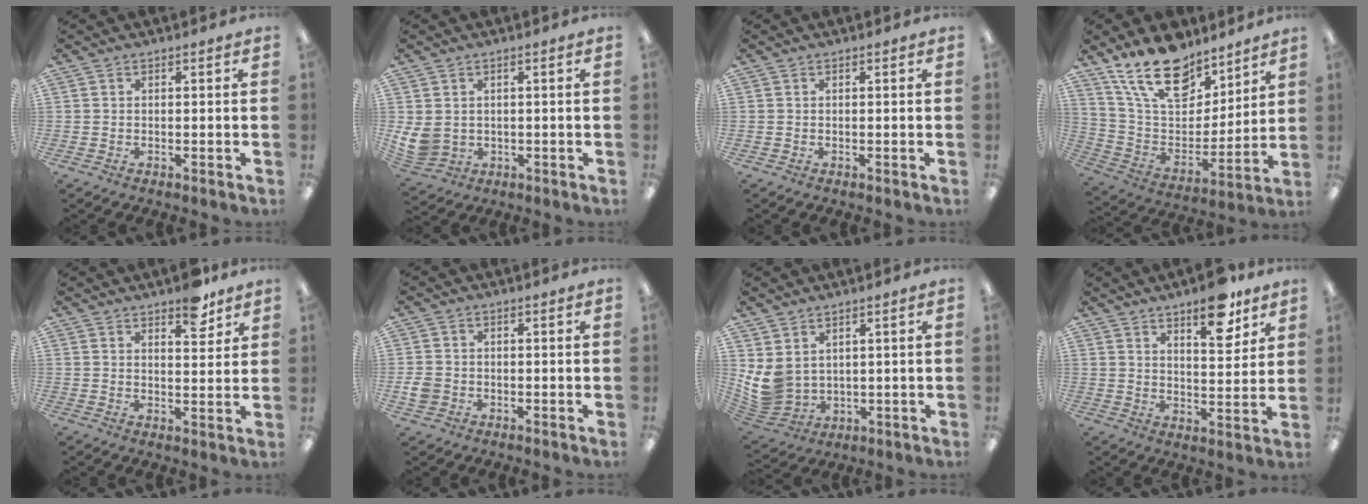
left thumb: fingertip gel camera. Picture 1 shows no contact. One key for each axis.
{"total": 5.6, "fx": 1.3, "fy": 4.8, "fz": 2.6, "tx": -0.073, "ty": -0.005, "tz": 0.027}
{"total": 0.0}
{"total": 19.8, "fx": 14.4, "fy": 9.8, "fz": 9.5, "tx": -0.176, "ty": -0.083, "tz": 0.262}
{"total": 6.5, "fx": 5.0, "fy": 2.6, "fz": 3.3, "tx": -0.021, "ty": -0.034, "tz": 0.080}
{"total": 3.6, "fx": -0.7, "fy": 3.1, "fz": 1.6, "tx": -0.023, "ty": 0.002, "tz": -0.015}
{"total": 7.4, "fx": 2.6, "fy": 6.0, "fz": 3.7, "tx": -0.104, "ty": -0.019, "tz": 0.055}
{"total": 11.7, "fx": 8.1, "fy": 4.3, "fz": 7.3, "tx": -0.081, "ty": -0.048, "tz": 0.130}